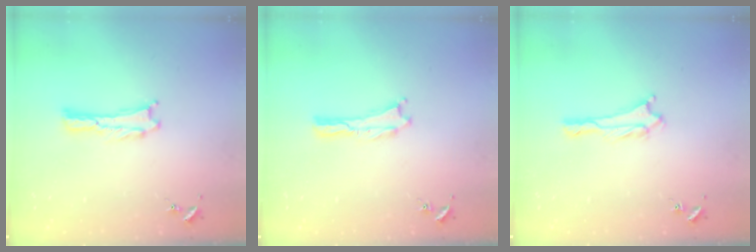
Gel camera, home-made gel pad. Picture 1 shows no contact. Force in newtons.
{"total": 0.0}
{"total": 1.4, "press": 1.4, "slide": 0.2}